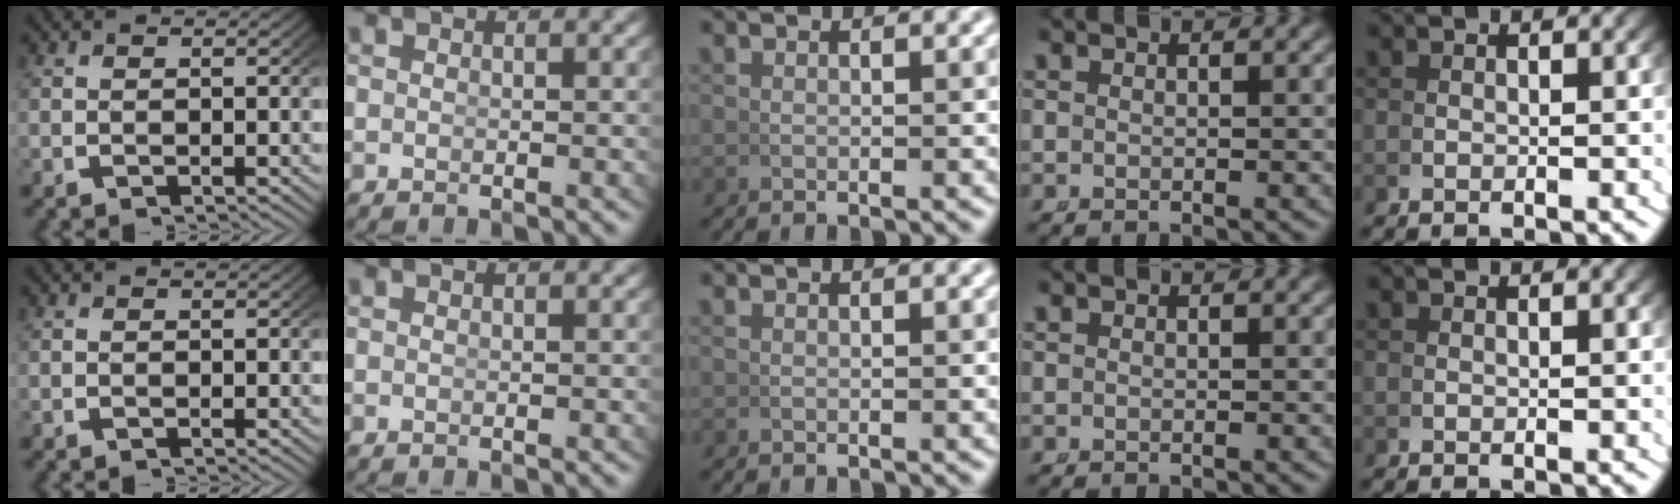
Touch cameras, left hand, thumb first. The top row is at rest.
{}